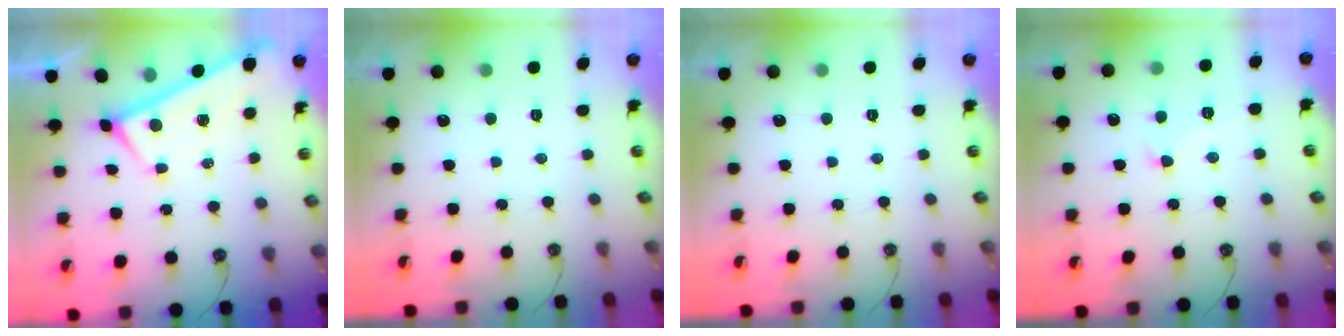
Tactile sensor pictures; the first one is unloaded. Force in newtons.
{"total": 0.0}
{"total": 0.0}
{"total": 1.1, "press": 1.0, "slide": 0.3}